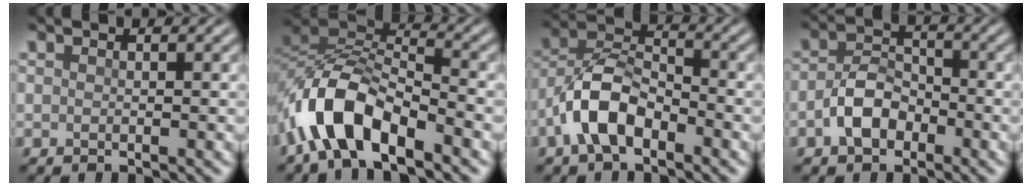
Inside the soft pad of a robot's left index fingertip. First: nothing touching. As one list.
[{"total": 8.5, "force": [-5.0, 3.6, 5.9], "torque": [-0.107, 0.008, -0.104]}, {"total": 5.9, "force": [-3.0, 3.0, 4.1], "torque": [-0.074, 0.014, -0.063]}, {"total": 3.8, "force": [-1.6, 2.5, 2.4], "torque": [-0.044, 0.007, -0.035]}]